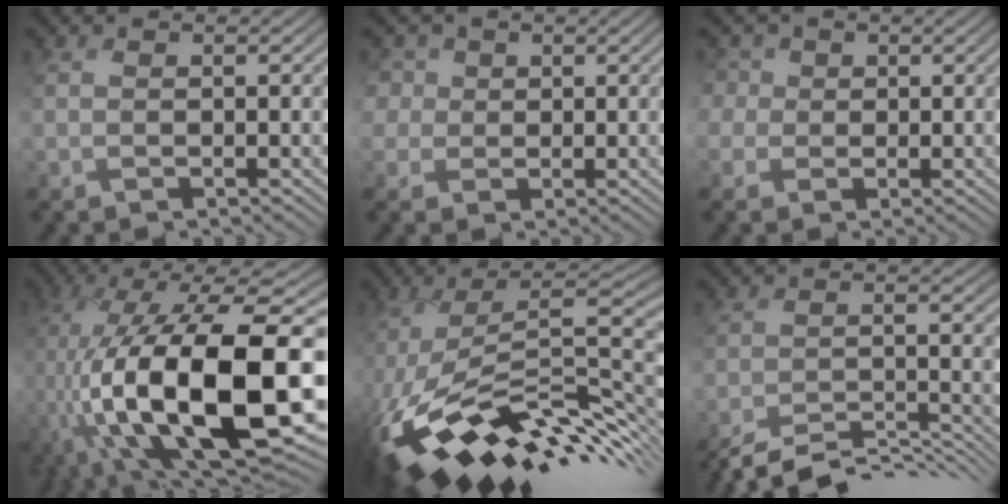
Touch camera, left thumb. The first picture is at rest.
{"total": 4.3, "force": [1.3, 4.1, 0.6], "torque": [-0.047, 0.017, 0.001]}
{"total": 3.5, "force": [-0.1, 3.4, 0.4], "torque": [-0.028, 0.008, -0.011]}
{"total": 19.4, "force": [-3.8, 7.9, 17.3], "torque": [-0.329, -0.013, -0.049]}
{"total": 14.8, "force": [-5.3, 6.3, 12.3], "torque": [-0.252, -0.007, -0.086]}
{"total": 8.9, "force": [-8.2, 1.6, 2.9], "torque": [-0.052, -0.003, -0.123]}